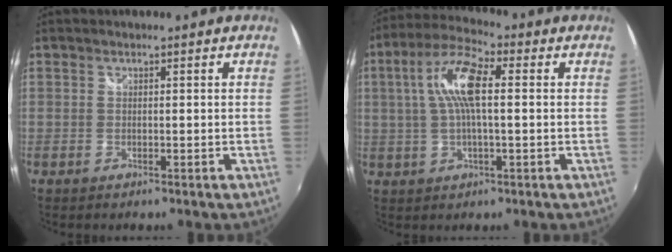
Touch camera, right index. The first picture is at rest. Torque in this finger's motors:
{"motor_torque": [0.72, -0.32, 0.77, 0.21]}